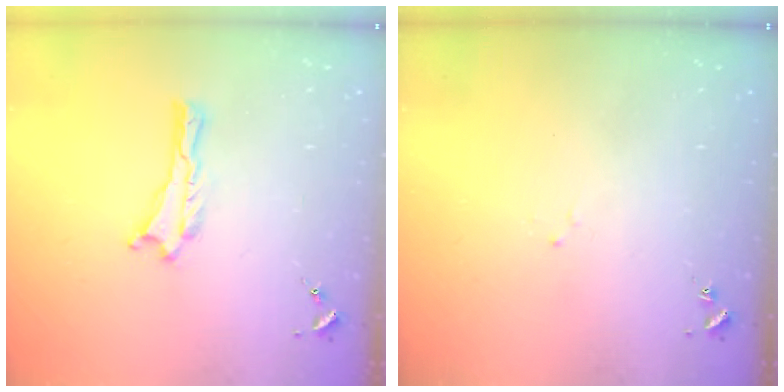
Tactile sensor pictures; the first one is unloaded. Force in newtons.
{"total": 1.1, "press": 1.0, "slide": 0.2}